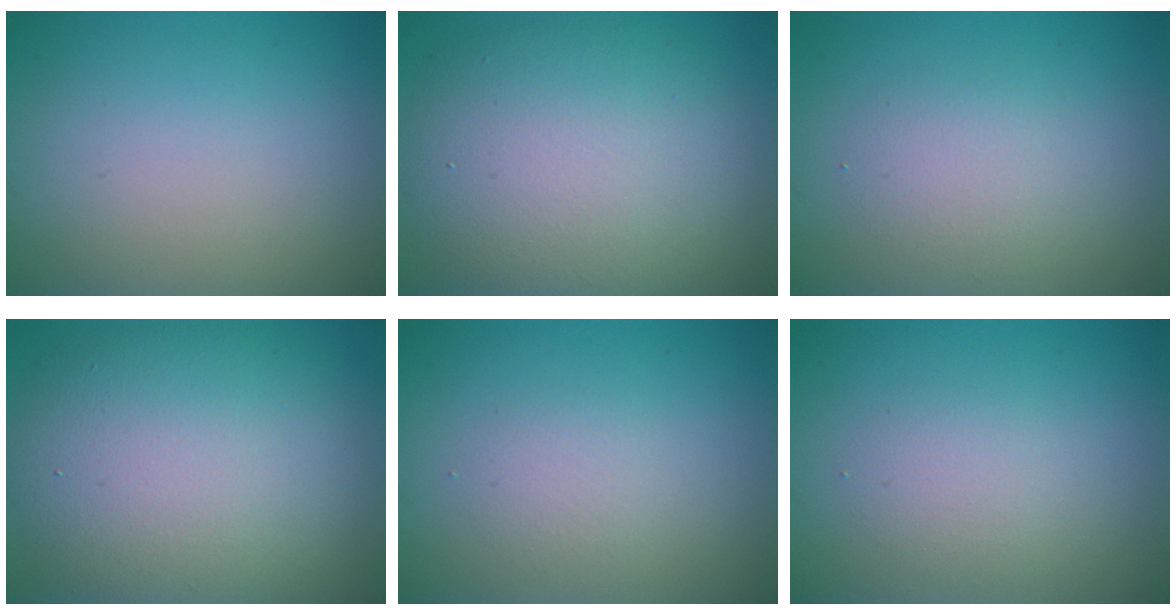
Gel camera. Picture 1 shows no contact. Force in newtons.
{"total": 10.3, "press": 10.3, "slide": 0.5}
{"total": 2.4, "press": 2.4, "slide": 0.2}
{"total": 11.8, "press": 11.8, "slide": 0.7}
{"total": 1.6, "press": 1.6, "slide": 0.2}
{"total": 2.0, "press": 2.0, "slide": 0.2}